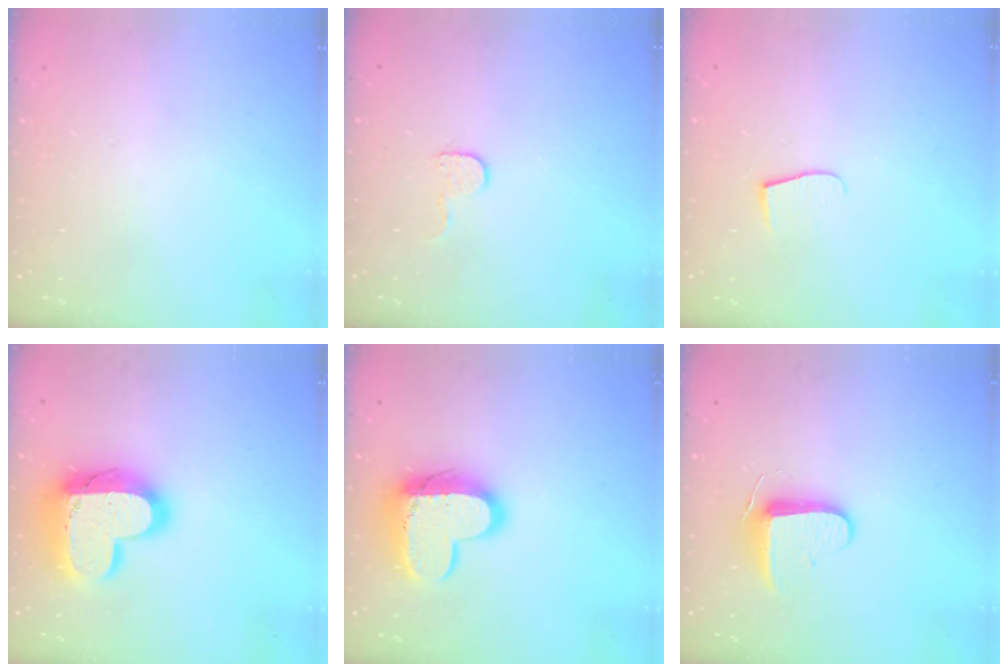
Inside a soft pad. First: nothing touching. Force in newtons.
{"total": 5.0, "press": 4.9, "slide": 0.5}
{"total": 5.5, "press": 5.5, "slide": 0.6}
{"total": 20.0, "press": 20.0, "slide": 1.6}
{"total": 14.3, "press": 14.3, "slide": 1.2}
{"total": 9.3, "press": 9.2, "slide": 1.5}